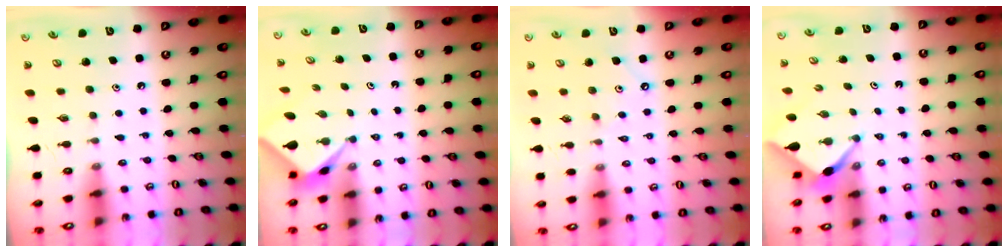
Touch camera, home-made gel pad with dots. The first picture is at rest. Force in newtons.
{"total": 1.9, "press": 1.9, "slide": 0.2}
{"total": 2.6, "press": 2.6, "slide": 0.2}
{"total": 2.5, "press": 2.4, "slide": 0.3}